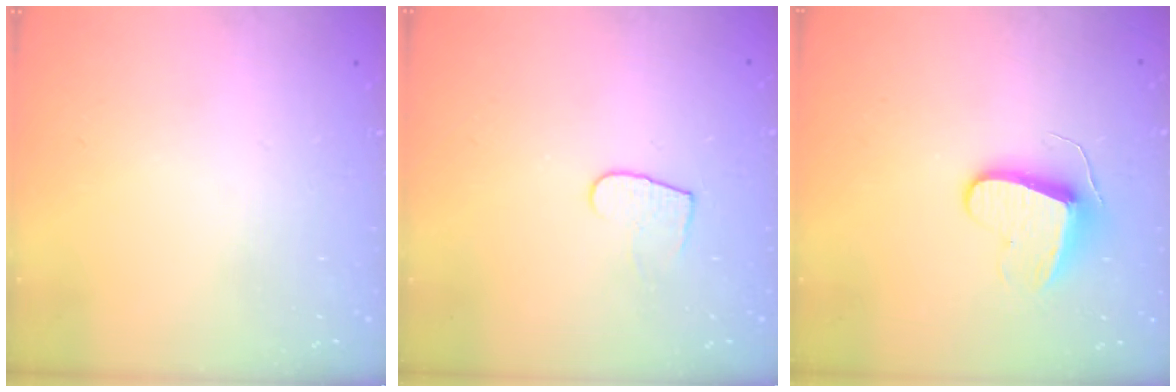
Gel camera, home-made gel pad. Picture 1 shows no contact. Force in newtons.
{"total": 6.0, "press": 6.0, "slide": 0.5}
{"total": 9.4, "press": 9.4, "slide": 0.9}